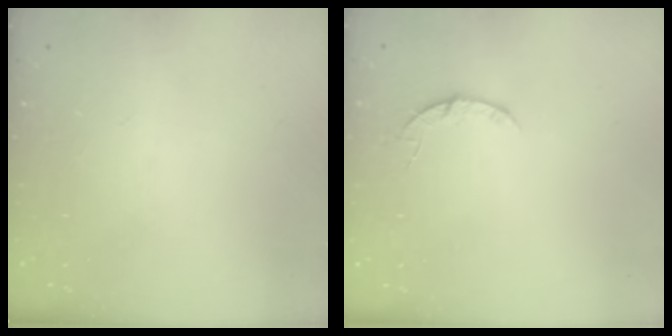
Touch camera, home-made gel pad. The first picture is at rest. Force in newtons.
{"total": 3.5, "press": 3.4, "slide": 0.4}